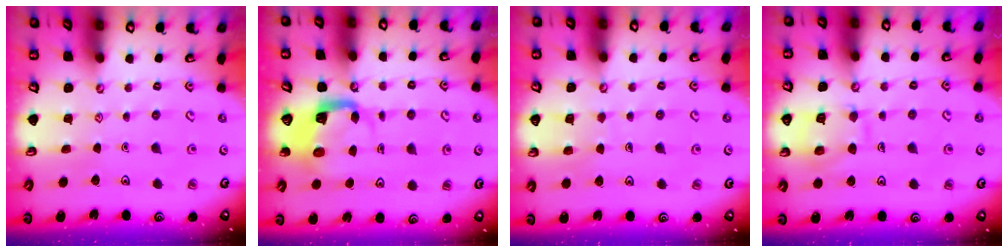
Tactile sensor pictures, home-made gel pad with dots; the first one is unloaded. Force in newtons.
{"total": 5.0, "press": 4.9, "slide": 0.5}
{"total": 6.8, "press": 6.7, "slide": 0.6}
{"total": 11.0, "press": 11.0, "slide": 0.9}